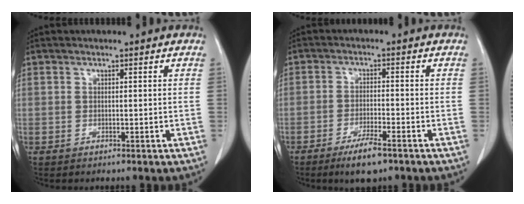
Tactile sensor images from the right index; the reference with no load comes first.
{"total": 5.6, "force": [-3.7, 0.9, 4.1], "torque": [-0.080, -0.009, -0.059]}